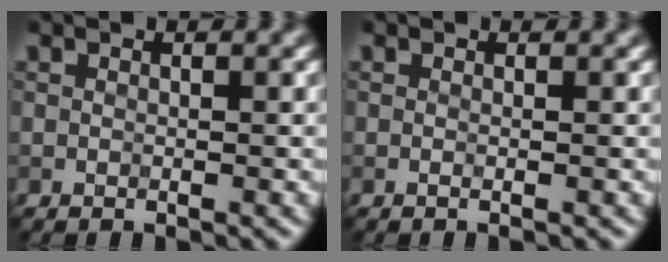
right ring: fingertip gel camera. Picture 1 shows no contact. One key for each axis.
{"total": 0.6, "fx": 0.0, "fy": 0.2, "fz": 0.6, "tx": -0.004, "ty": -0.002, "tz": -0.007}